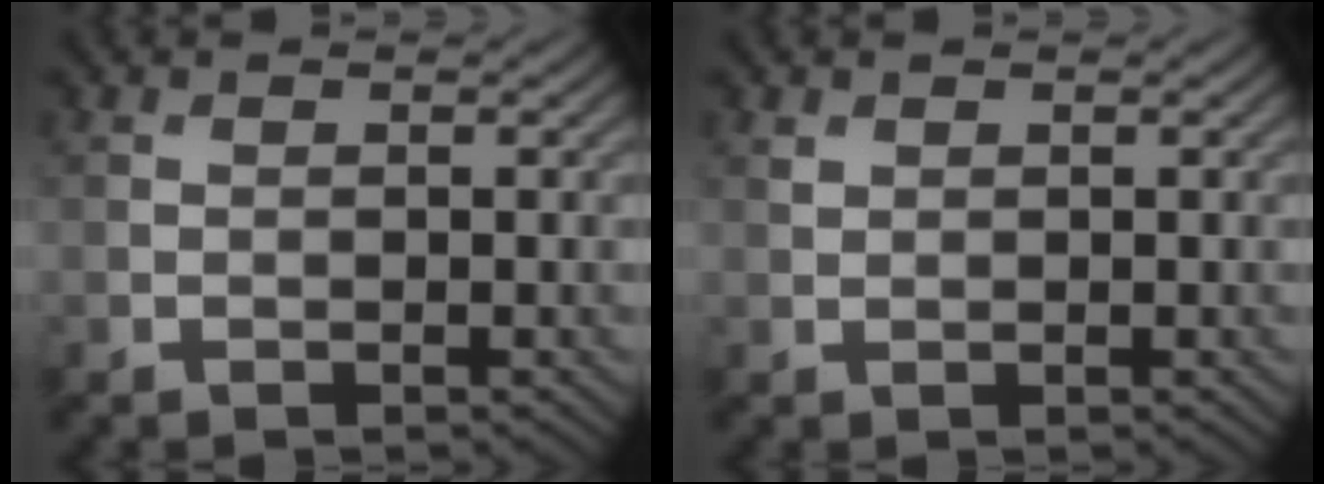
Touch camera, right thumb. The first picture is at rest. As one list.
[{"total": 0.6, "force": [0.5, 0.3, 0.2], "torque": [-0.007, -0.002, 0.012]}]